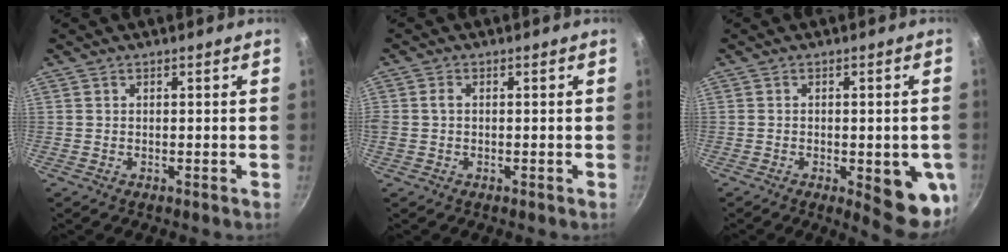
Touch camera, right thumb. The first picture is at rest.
{"total": 1.8, "force": [-0.1, 1.3, 1.2], "torque": [-0.024, 0.006, -0.003]}
{"total": 11.3, "force": [-3.0, 4.1, 10.1], "torque": [-0.090, 0.000, -0.032]}